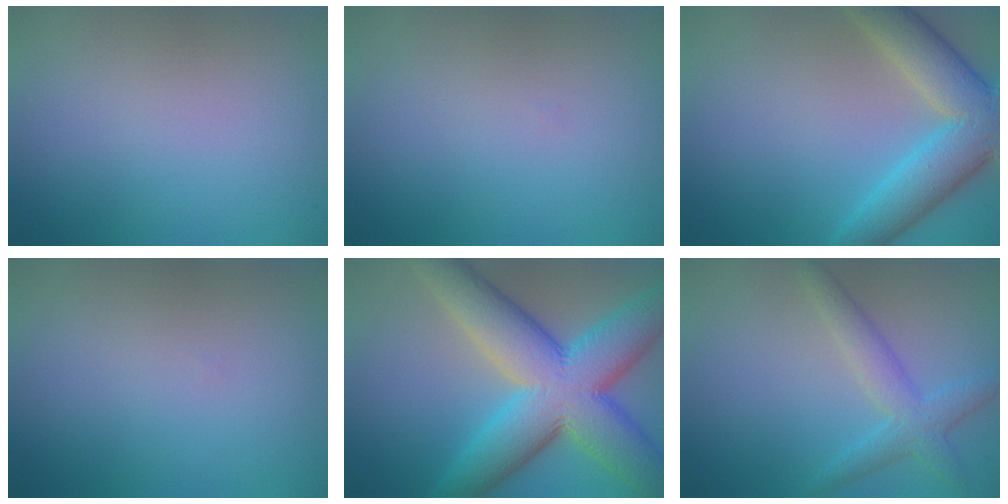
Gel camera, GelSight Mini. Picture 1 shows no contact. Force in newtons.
{"total": 0.0}
{"total": 7.5, "press": 7.5, "slide": 0.4}
{"total": 0.0}
{"total": 12.8, "press": 12.7, "slide": 0.6}
{"total": 3.3, "press": 3.3, "slide": 0.1}